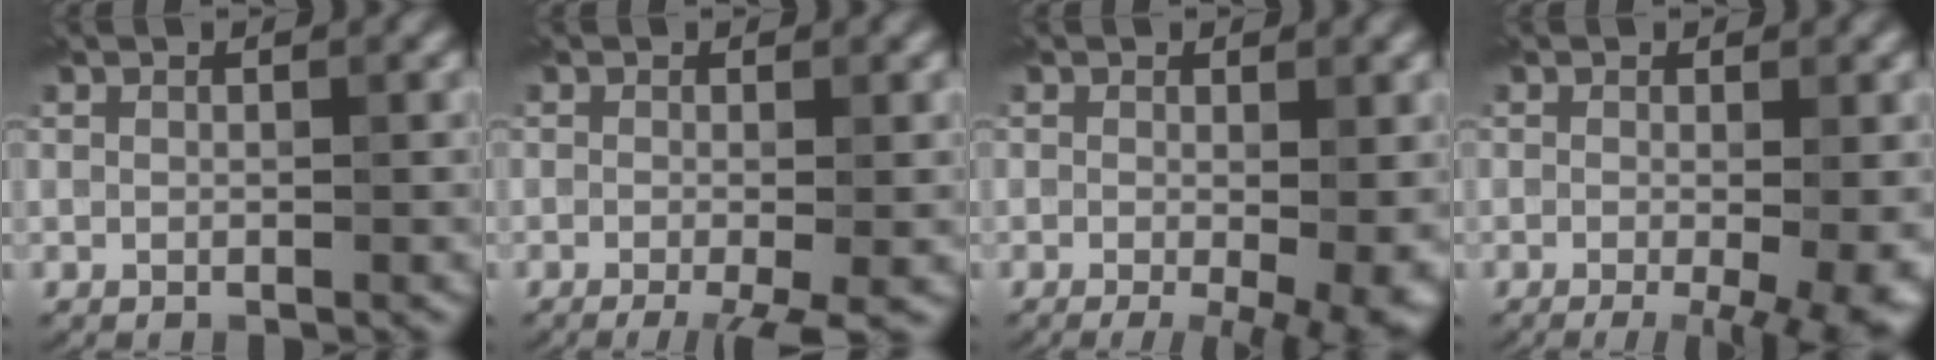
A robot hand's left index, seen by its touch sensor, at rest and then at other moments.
{"total": 3.7, "force": [-1.5, 0.9, 3.3], "torque": [-0.042, -0.009, -0.024]}
{"total": 6.3, "force": [-1.6, 2.0, 5.8], "torque": [-0.055, -0.012, -0.012]}
{"total": 7.1, "force": [-2.0, 2.3, 6.4], "torque": [-0.057, -0.009, -0.022]}